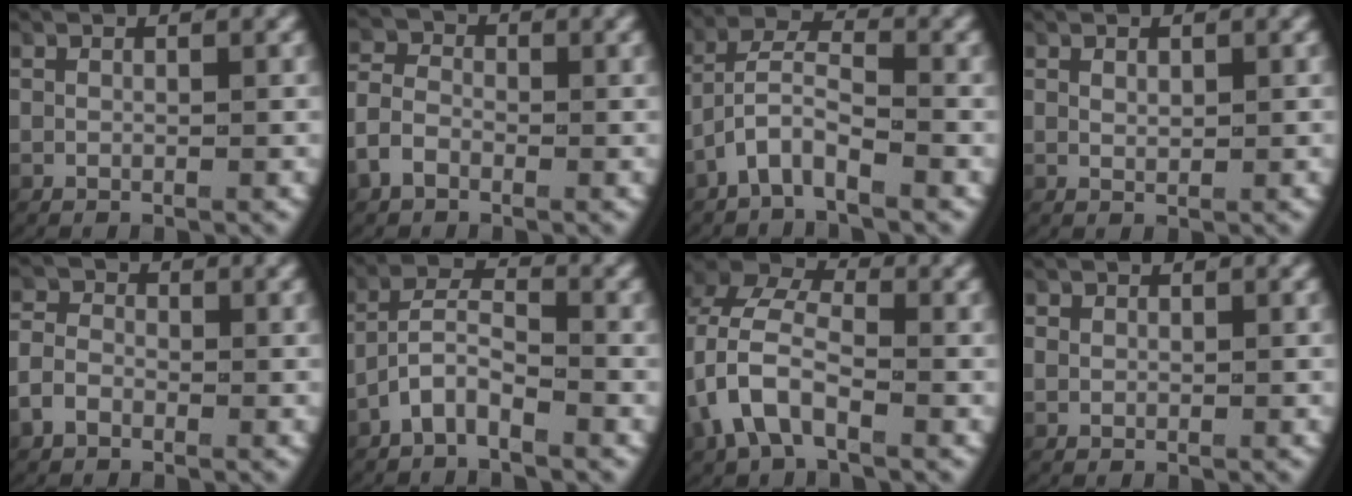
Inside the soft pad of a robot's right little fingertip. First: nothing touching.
{"total": 2.9, "force": [-1.0, 2.4, 1.3], "torque": [-0.036, -0.009, -0.020]}
{"total": 4.0, "force": [-1.8, 2.5, 2.6], "torque": [-0.060, -0.006, -0.038]}
{"total": 0.6, "force": [0.4, 0.2, 0.4], "torque": [-0.010, -0.006, 0.014]}
{"total": 2.5, "force": [-1.1, 2.0, 1.0], "torque": [-0.027, -0.007, -0.021]}
{"total": 3.8, "force": [-2.3, 2.2, 2.1], "torque": [-0.045, -0.004, -0.048]}
{"total": 6.4, "force": [0.2, 4.7, 4.3], "torque": [-0.101, 0.000, -0.003]}
{"total": 0.7, "force": [0.1, 0.6, 0.2], "torque": [-0.009, -0.003, 0.005]}